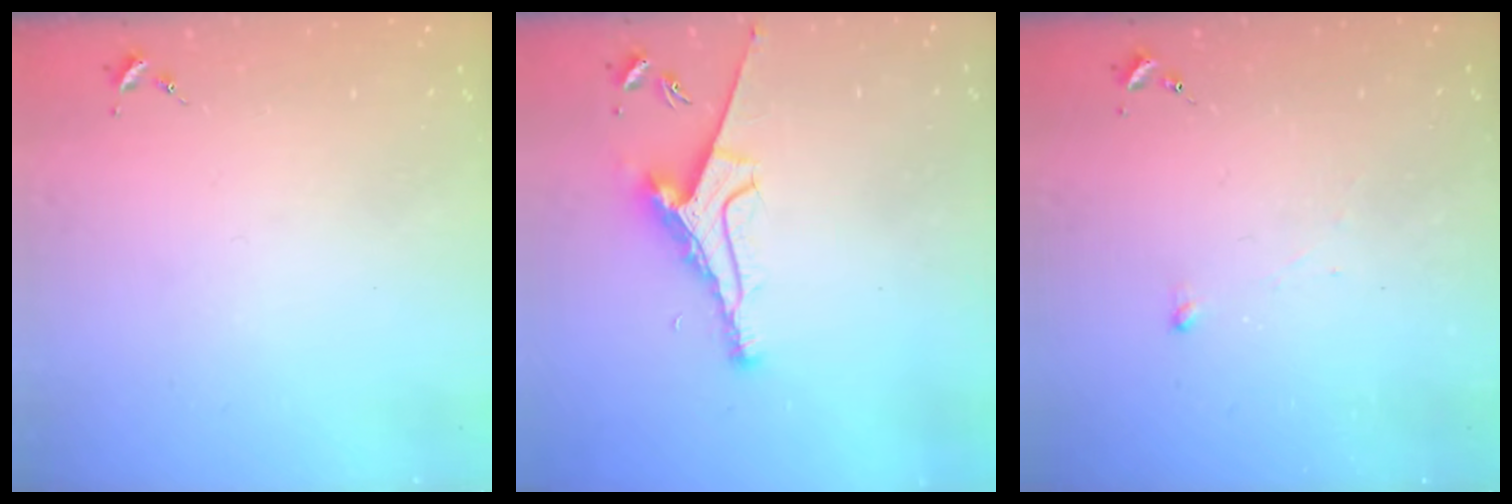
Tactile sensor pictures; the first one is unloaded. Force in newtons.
{"total": 8.3, "press": 8.2, "slide": 1.1}
{"total": 2.5, "press": 2.5, "slide": 0.5}